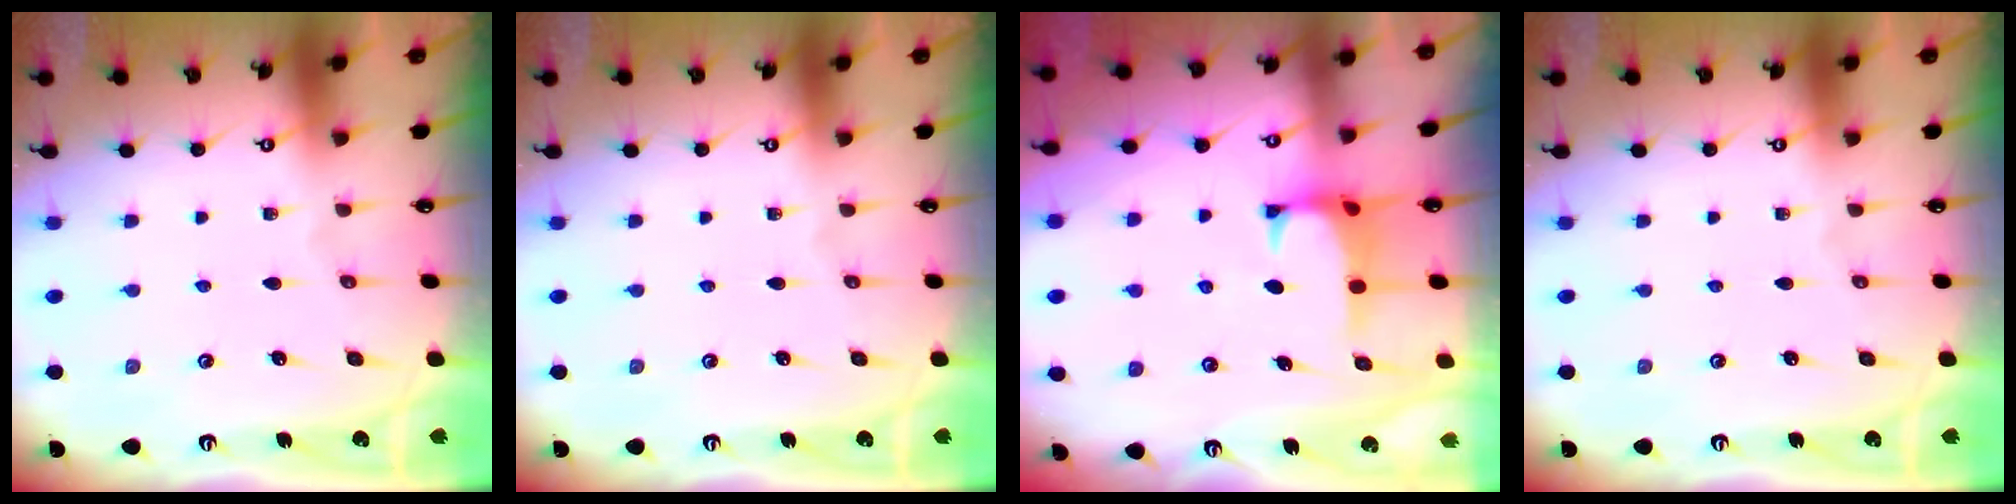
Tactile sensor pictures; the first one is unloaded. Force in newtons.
{"total": 0.0}
{"total": 1.1, "press": 0.9, "slide": 0.6}
{"total": 0.0}